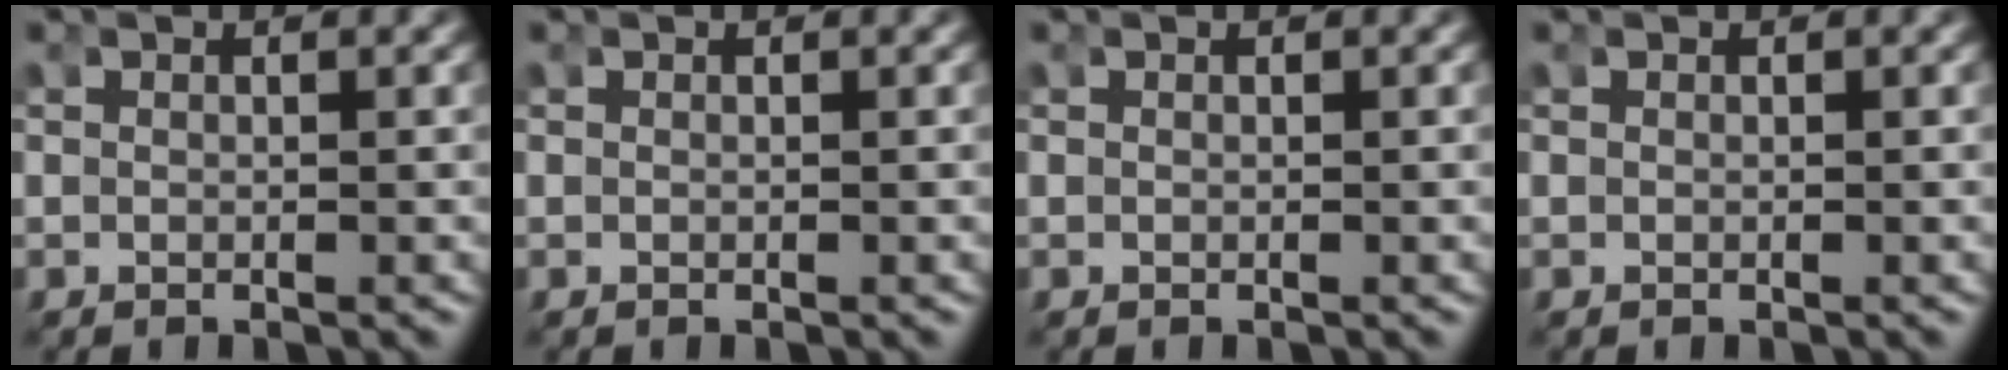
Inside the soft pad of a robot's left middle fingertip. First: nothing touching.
{"total": 0.0}
{"total": 0.0}
{"total": 0.0}